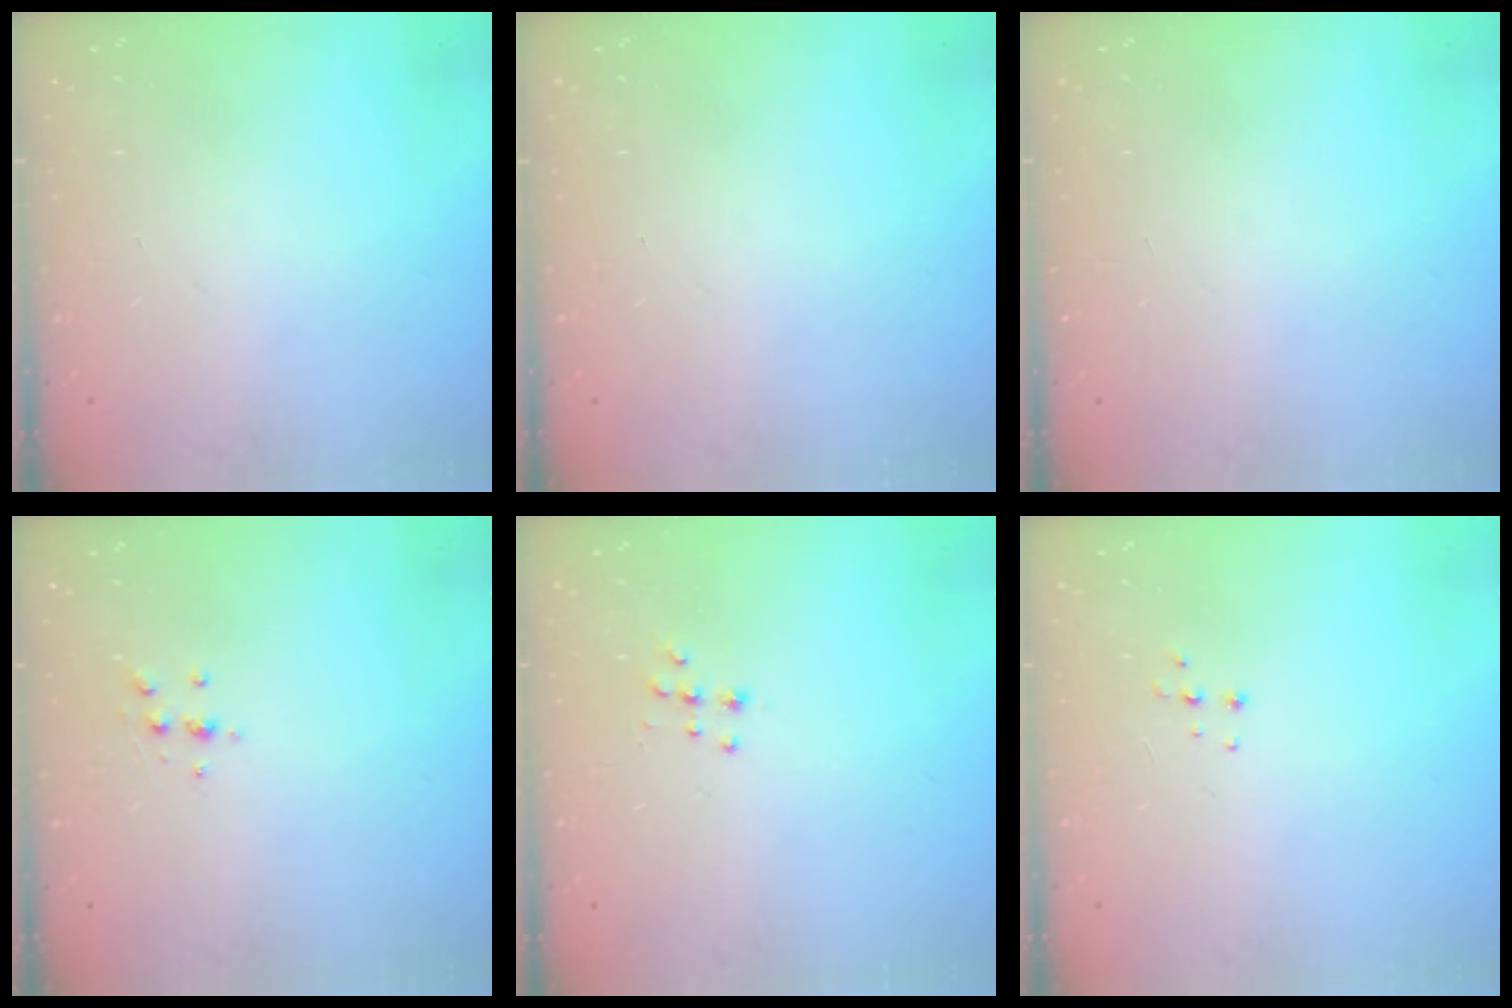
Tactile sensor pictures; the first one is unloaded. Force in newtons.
{"total": 0.0}
{"total": 0.0}
{"total": 4.4, "press": 4.4, "slide": 0.7}
{"total": 6.8, "press": 6.8, "slide": 0.5}
{"total": 3.8, "press": 3.8, "slide": 0.3}